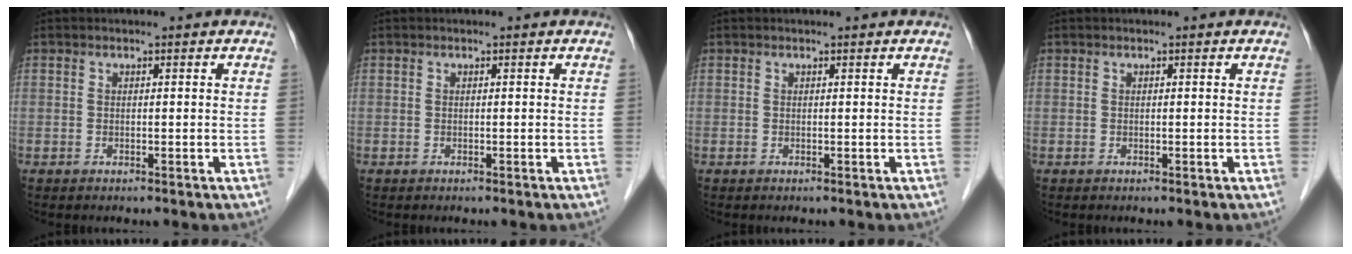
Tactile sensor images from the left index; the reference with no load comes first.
{"total": 0.0}
{"total": 0.5, "force": [0.5, 0.0, 0.2], "torque": [-0.005, 0.002, 0.005]}
{"total": 0.0}